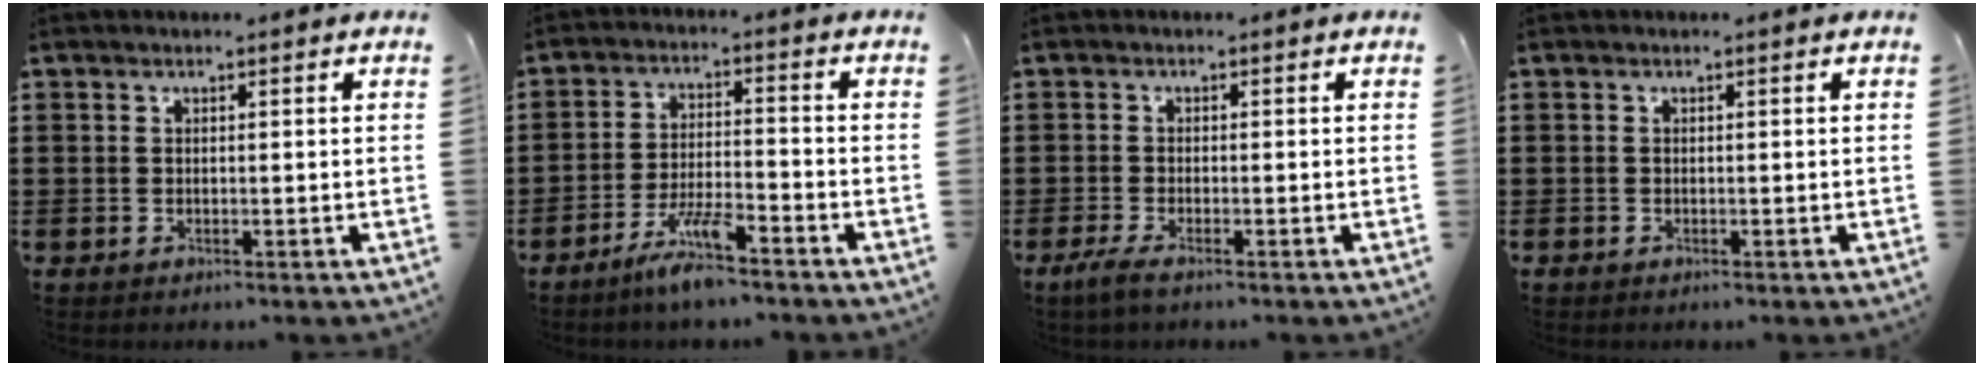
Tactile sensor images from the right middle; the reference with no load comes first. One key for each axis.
{"total": 6.5, "fx": -5.1, "fy": 0.7, "fz": 4.0, "tx": -0.084, "ty": -0.005, "tz": -0.098}
{"total": 1.8, "fx": -1.1, "fy": 0.3, "fz": 1.4, "tx": -0.032, "ty": -0.001, "tz": -0.024}
{"total": 0.0}